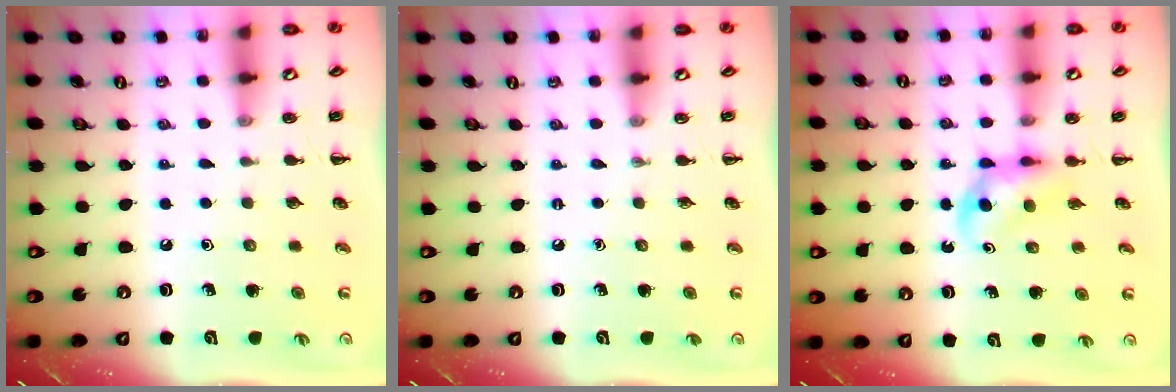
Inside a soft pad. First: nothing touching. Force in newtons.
{"total": 0.0}
{"total": 3.2, "press": 3.0, "slide": 1.0}